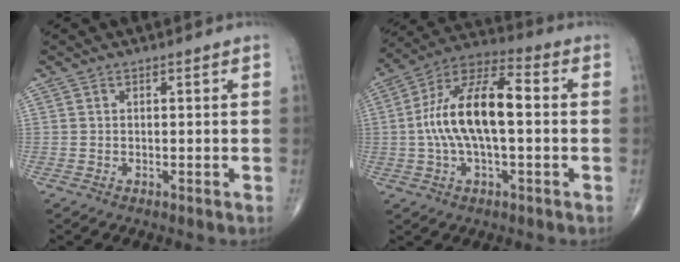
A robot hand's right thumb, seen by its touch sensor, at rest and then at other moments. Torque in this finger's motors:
{"motor_torque": [0.48, 0.48, 1.49, -0.26, 0.56]}